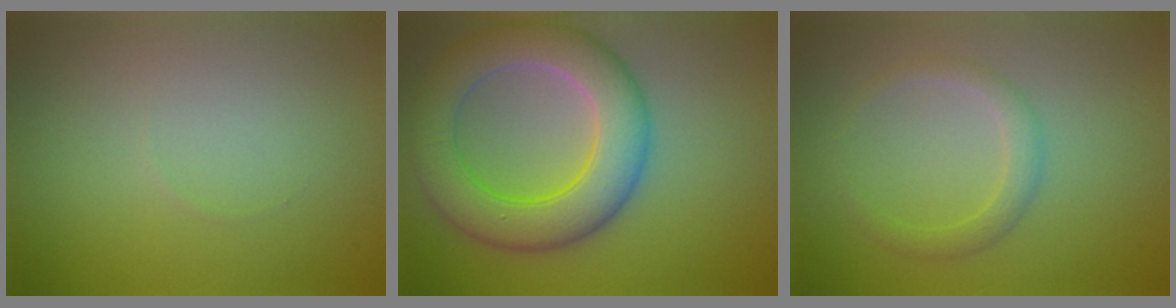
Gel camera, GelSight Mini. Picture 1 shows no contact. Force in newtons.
{"total": 8.4, "press": 8.4, "slide": 0.6}
{"total": 2.0, "press": 2.0, "slide": 0.1}